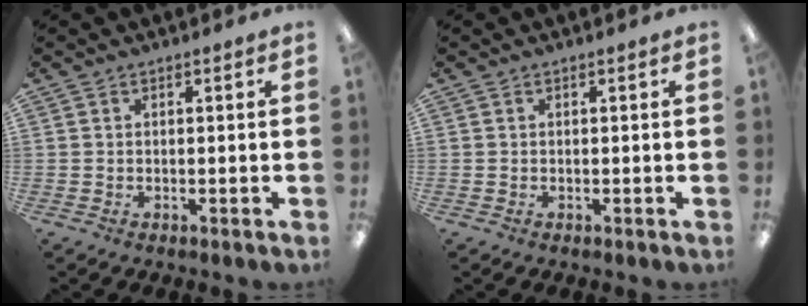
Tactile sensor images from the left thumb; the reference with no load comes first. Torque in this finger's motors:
{"motor_torque": [-0.07, 0.00, -0.07, 0.07, 0.00]}